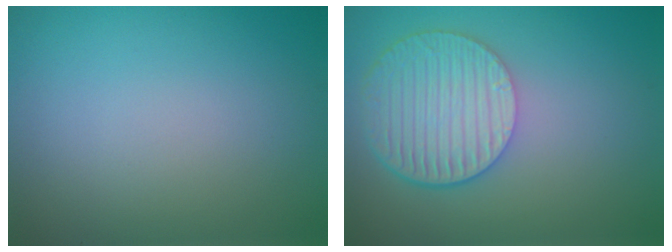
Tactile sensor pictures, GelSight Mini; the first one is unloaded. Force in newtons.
{"total": 6.2, "press": 4.6, "slide": 4.2}